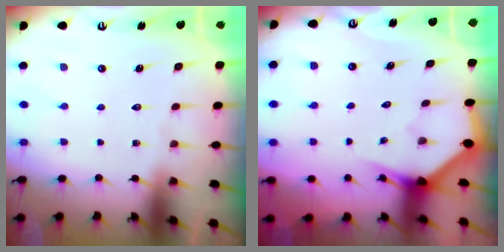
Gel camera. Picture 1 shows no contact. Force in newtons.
{"total": 3.0, "press": 3.0, "slide": 0.1}